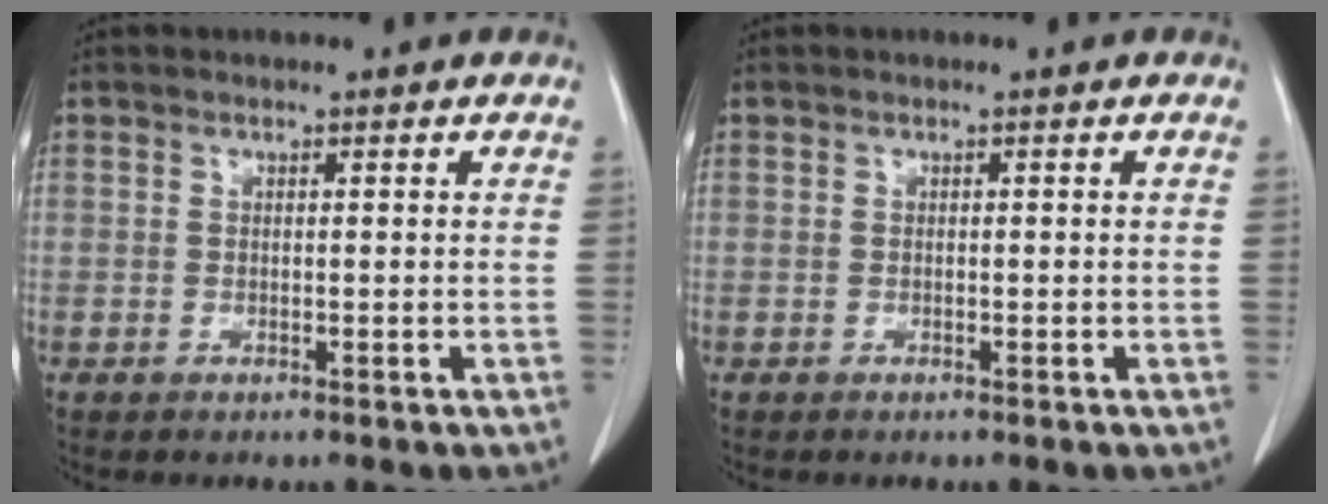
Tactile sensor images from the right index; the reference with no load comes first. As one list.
[{"total": 0.0}]